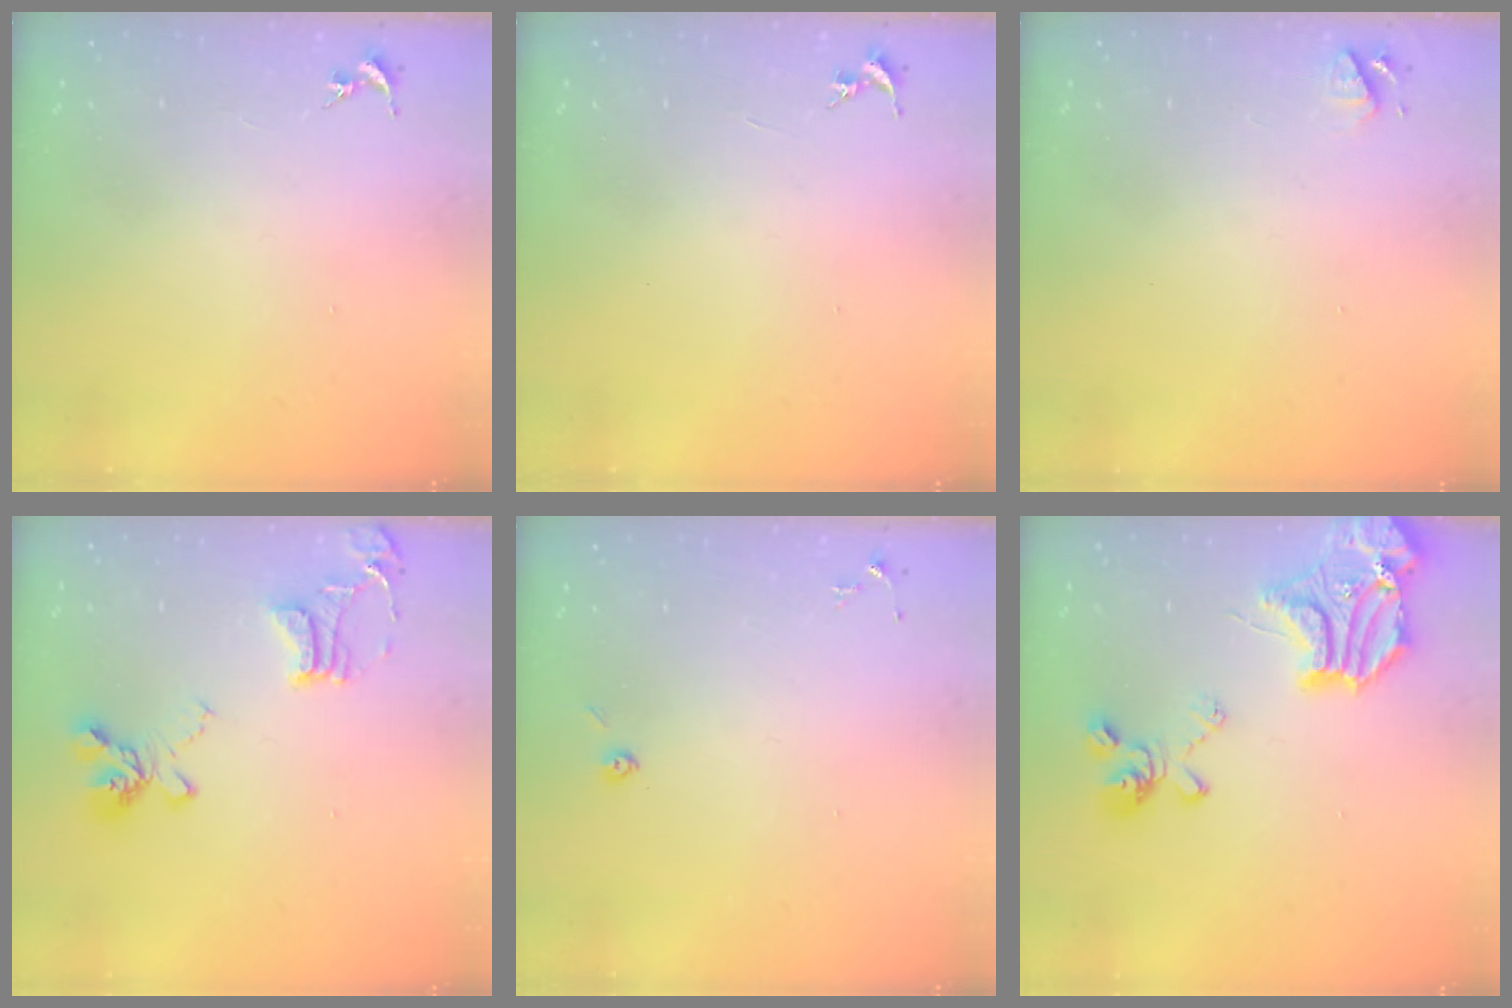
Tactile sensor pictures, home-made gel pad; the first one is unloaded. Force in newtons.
{"total": 0.0}
{"total": 4.9, "press": 4.8, "slide": 0.7}
{"total": 18.1, "press": 18.0, "slide": 1.8}
{"total": 3.1, "press": 3.0, "slide": 1.0}
{"total": 23.4, "press": 23.3, "slide": 2.7}